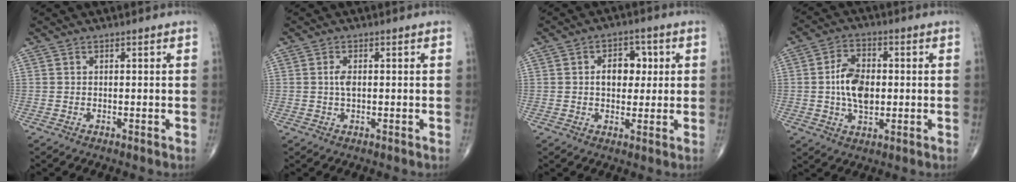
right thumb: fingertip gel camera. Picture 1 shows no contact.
{"total": 2.0, "force": [0.1, 1.0, 1.7], "torque": [-0.032, 0.000, -0.001]}
{"total": 6.8, "force": [1.0, 4.7, 4.7], "torque": [-0.038, 0.007, 0.012]}
{"total": 9.1, "force": [-0.1, 5.5, 7.3], "torque": [-0.116, 0.006, -0.005]}